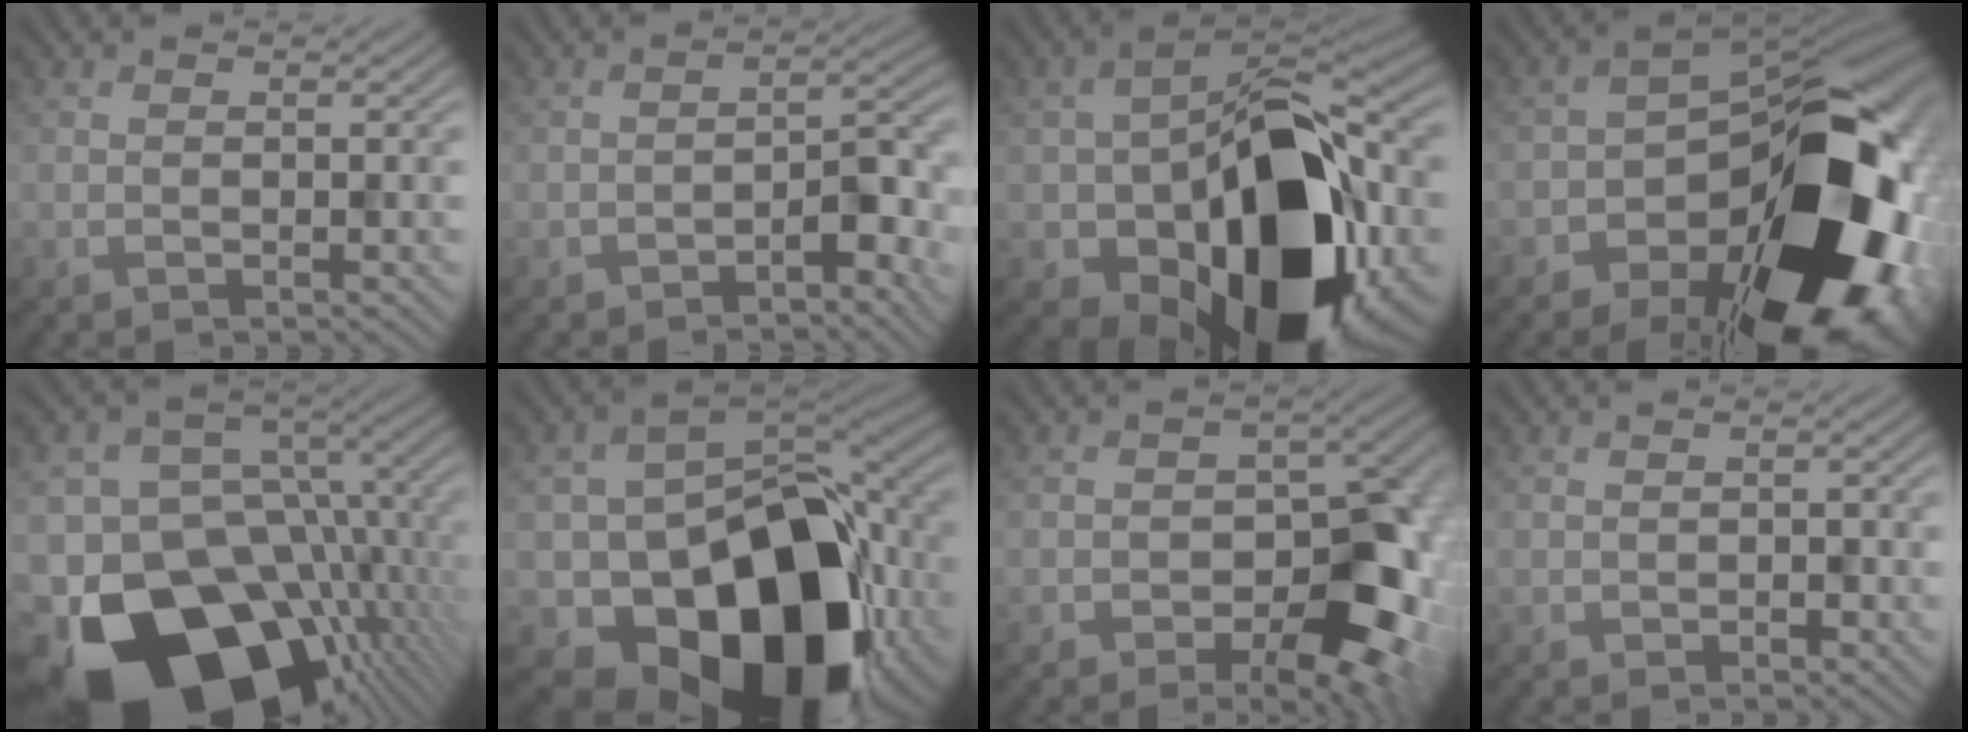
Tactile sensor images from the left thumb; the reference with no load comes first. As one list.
[{"total": 3.9, "force": [-2.2, 1.6, 2.7], "torque": [-0.035, 0.013, -0.037]}, {"total": 19.6, "force": [-5.8, 11.9, 14.5], "torque": [-0.231, -0.039, -0.087]}, {"total": 21.0, "force": [-8.0, 12.2, 15.1], "torque": [-0.197, -0.024, -0.113]}, {"total": 21.3, "force": [-10.5, 13.6, 12.6], "torque": [-0.231, -0.026, -0.149]}, {"total": 19.6, "force": [-7.4, 13.2, 12.5], "torque": [-0.172, -0.041, -0.110]}, {"total": 11.1, "force": [-3.6, 7.1, 7.8], "torque": [-0.078, -0.019, -0.052]}, {"total": 1.1, "force": [-0.2, 0.8, 0.6], "torque": [-0.008, -0.007, -0.001]}]